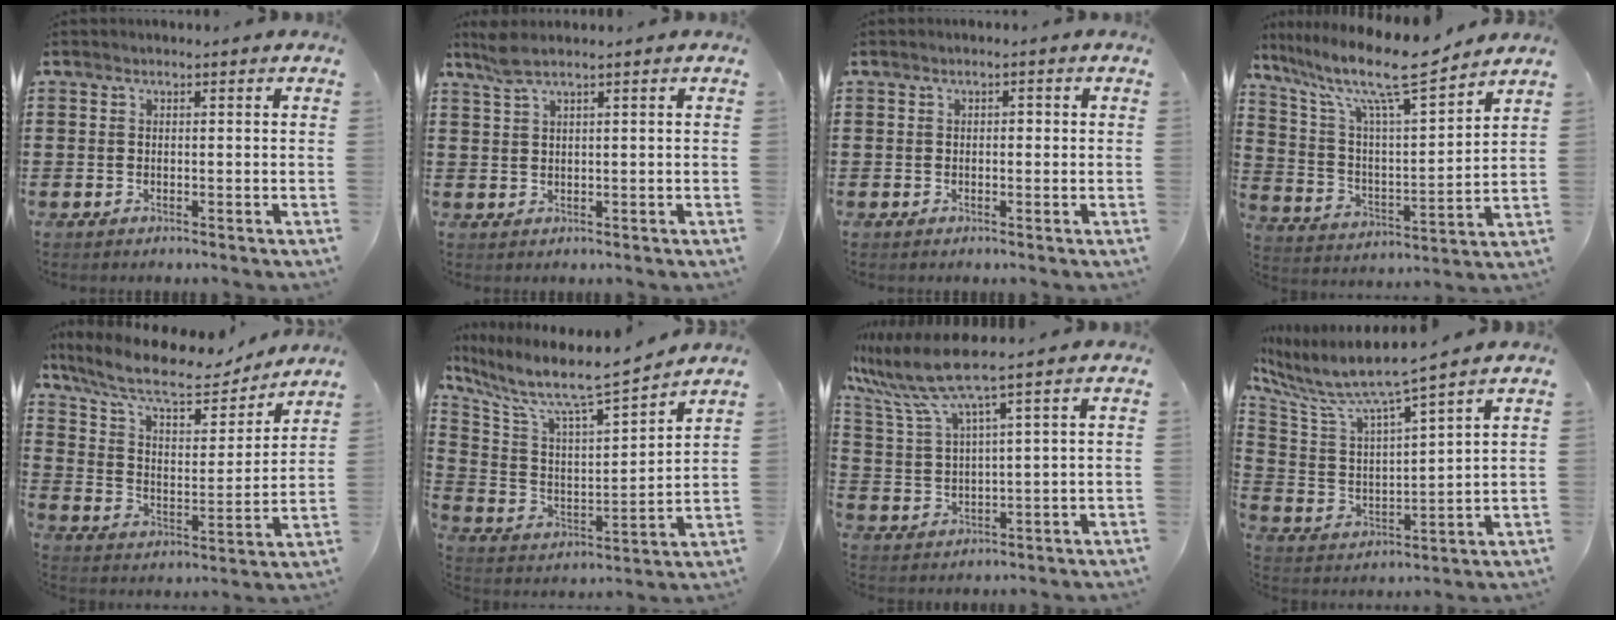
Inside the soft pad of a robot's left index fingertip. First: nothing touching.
{"total": 2.5, "force": [1.6, 0.2, 1.9], "torque": [-0.041, 0.000, 0.030]}
{"total": 0.8, "force": [-0.1, 0.5, 0.7], "torque": [-0.014, 0.002, -0.003]}
{"total": 12.8, "force": [10.1, 1.6, 7.8], "torque": [-0.180, -0.054, 0.168]}
{"total": 10.8, "force": [8.9, 2.3, 5.7], "torque": [-0.144, -0.042, 0.153]}
{"total": 8.8, "force": [7.3, 1.1, 4.7], "torque": [-0.124, -0.054, 0.117]}
{"total": 7.3, "force": [5.6, -0.5, 4.8], "torque": [-0.129, -0.033, 0.092]}
{"total": 7.0, "force": [6.2, 0.1, 3.3], "torque": [-0.096, -0.048, 0.098]}